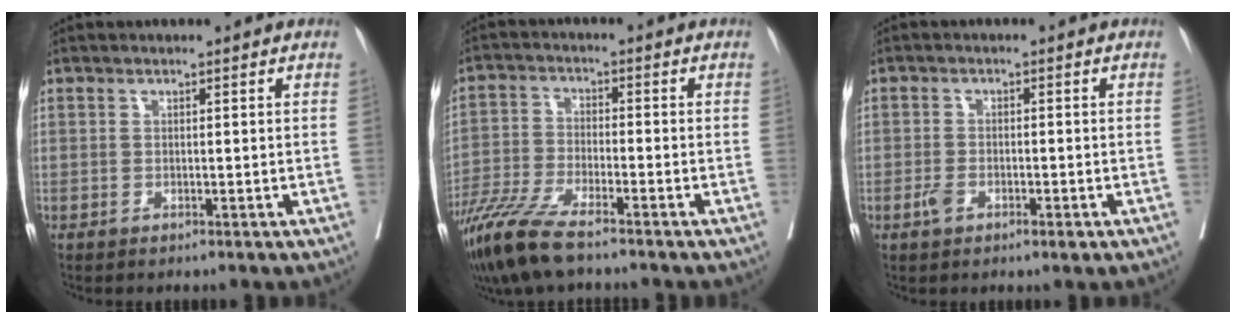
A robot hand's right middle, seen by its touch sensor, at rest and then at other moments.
{"total": 10.0, "force": [-7.6, 1.3, 6.4], "torque": [-0.130, -0.030, -0.145]}
{"total": 3.0, "force": [-1.4, 1.2, 2.3], "torque": [-0.041, 0.001, -0.024]}